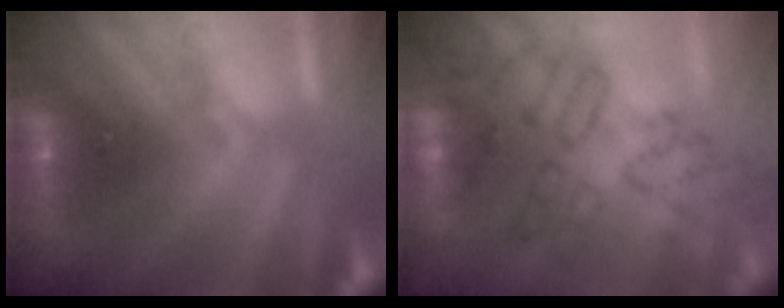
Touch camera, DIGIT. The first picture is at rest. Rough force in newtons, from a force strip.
{"total": 4.6}